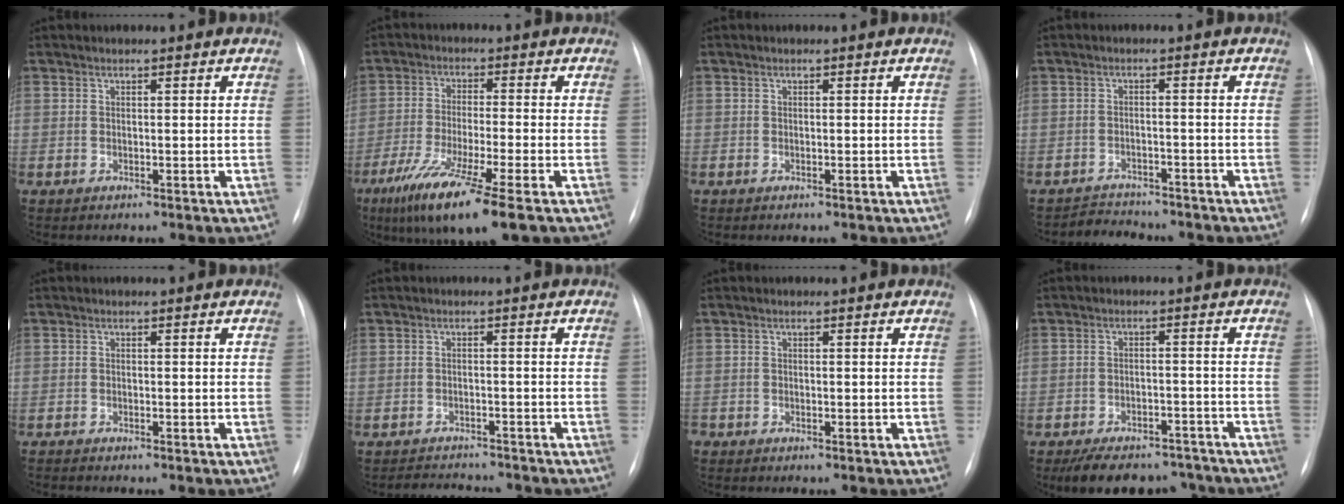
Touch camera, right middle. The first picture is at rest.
{"total": 11.9, "force": [-6.9, 0.2, 9.7], "torque": [-0.181, -0.038, -0.120]}
{"total": 0.0}
{"total": 4.5, "force": [-4.3, 1.4, 0.0], "torque": [-0.004, -0.002, -0.065]}
{"total": 1.9, "force": [-1.7, -0.1, 0.7], "torque": [-0.006, -0.003, -0.024]}
{"total": 5.4, "force": [-5.2, 1.1, 1.0], "torque": [-0.015, -0.002, -0.076]}
{"total": 0.8, "force": [-0.8, 0.2, 0.1], "torque": [0.001, 0.000, -0.014]}
{"total": 12.3, "force": [-10.3, 5.4, 4.1], "torque": [-0.061, 0.011, -0.139]}